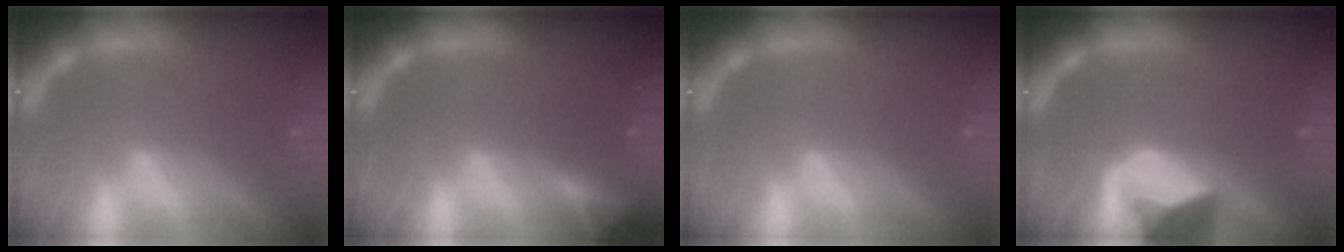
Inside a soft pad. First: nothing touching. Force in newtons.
{"total": 2.9}
{"total": 0.0}
{"total": 6.4}